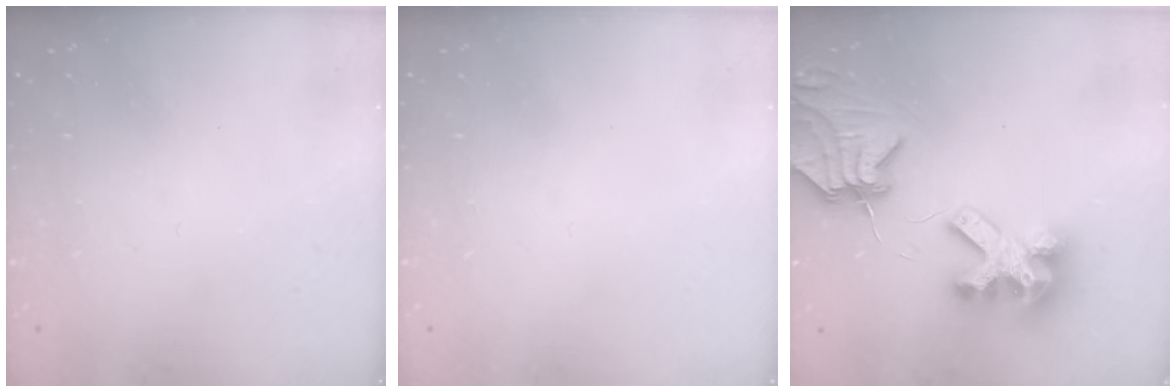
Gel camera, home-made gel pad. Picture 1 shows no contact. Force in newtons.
{"total": 0.0}
{"total": 9.8, "press": 9.7, "slide": 1.2}